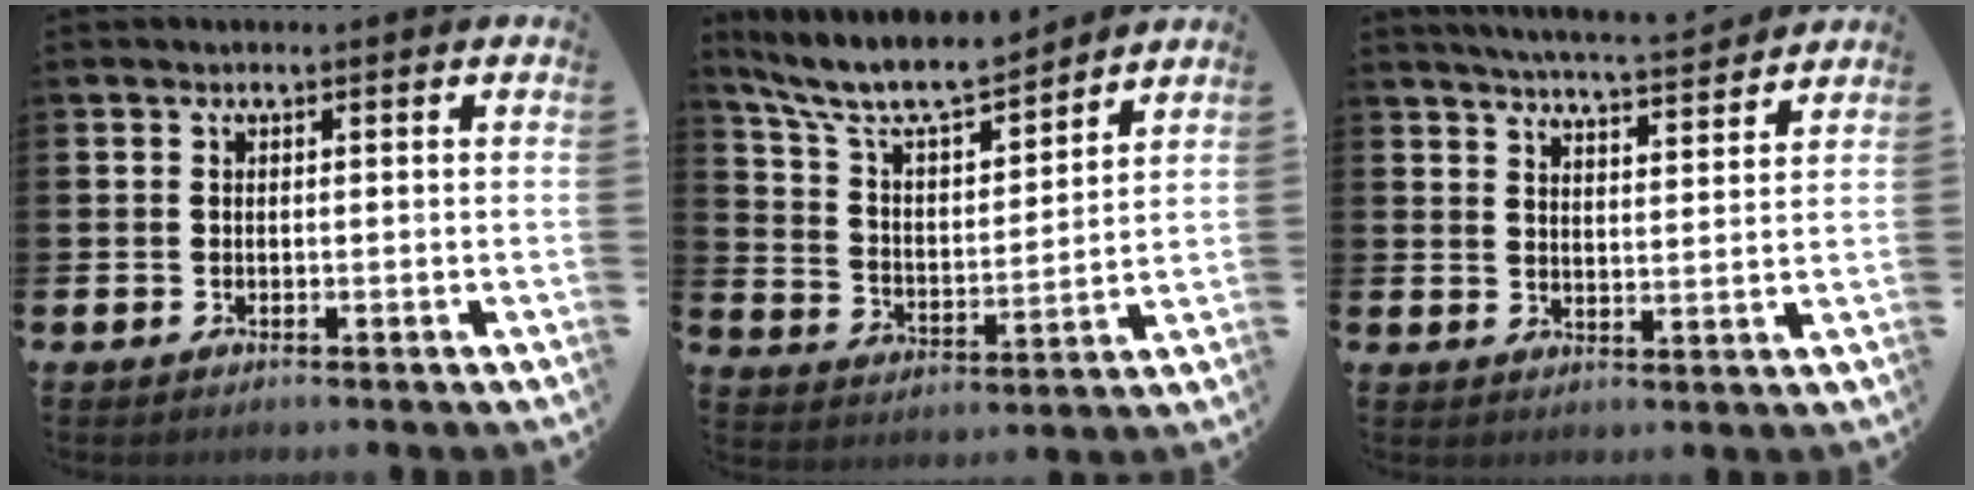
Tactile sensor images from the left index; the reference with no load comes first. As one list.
[{"total": 9.2, "force": [8.5, 1.7, 3.0], "torque": [-0.097, -0.057, 0.149]}, {"total": 5.6, "force": [5.5, -0.3, 1.1], "torque": [-0.030, -0.041, 0.094]}]